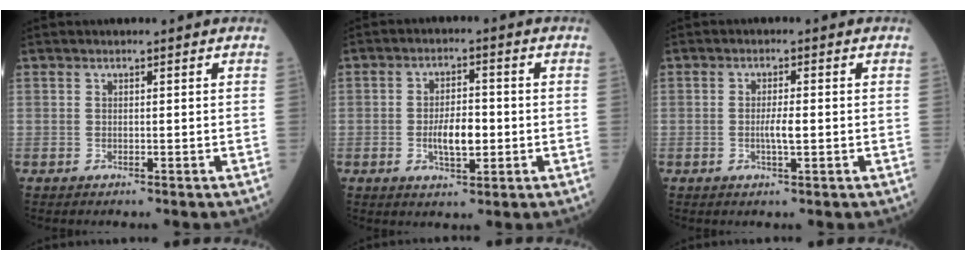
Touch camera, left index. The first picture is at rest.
{"total": 5.4, "force": [-1.2, 2.0, 4.9], "torque": [-0.089, -0.002, -0.022]}
{"total": 2.5, "force": [-0.6, 0.2, 2.4], "torque": [-0.045, -0.004, -0.011]}